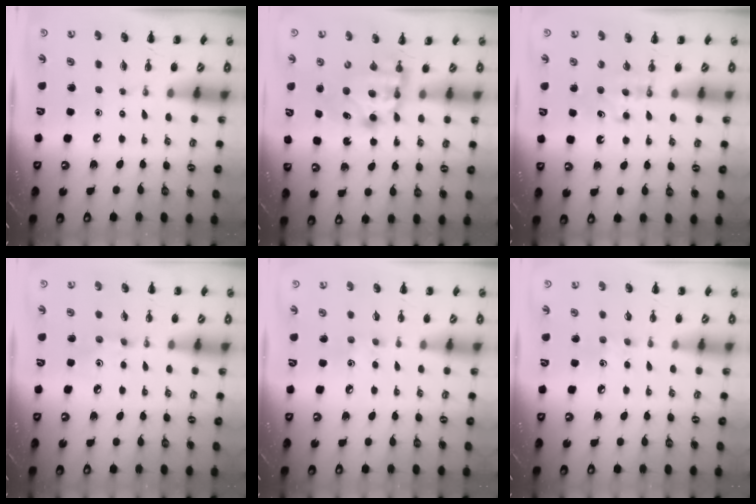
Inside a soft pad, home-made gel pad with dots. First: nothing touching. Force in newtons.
{"total": 6.5, "press": 6.4, "slide": 0.8}
{"total": 5.5, "press": 5.3, "slide": 1.2}
{"total": 3.7, "press": 3.6, "slide": 0.8}
{"total": 4.8, "press": 4.6, "slide": 1.3}
{"total": 5.2, "press": 5.1, "slide": 1.3}